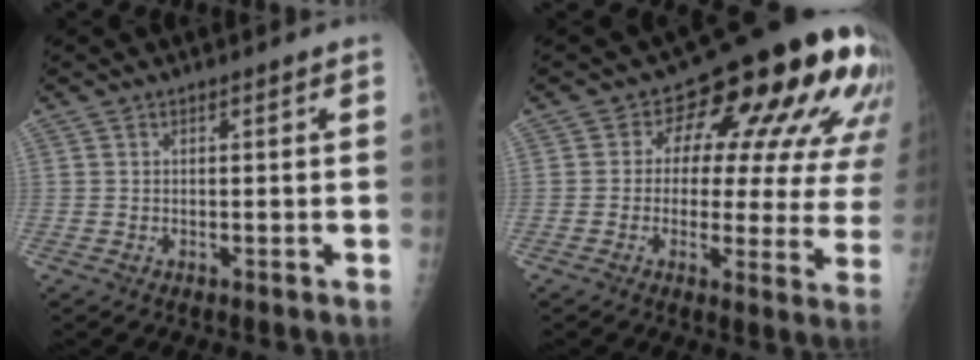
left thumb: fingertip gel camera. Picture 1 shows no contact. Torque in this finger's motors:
{"motor_torque": [0.27, 0.70, 0.24, 0.00, 0.12]}